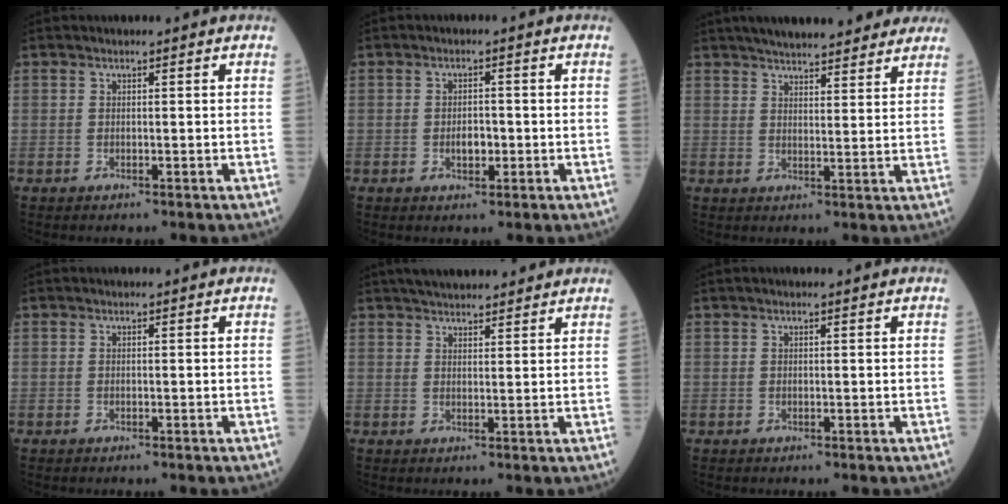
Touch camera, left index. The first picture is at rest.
{"total": 2.6, "force": [-0.7, 1.5, 2.0], "torque": [-0.035, 0.003, -0.008]}
{"total": 16.2, "force": [14.1, 3.2, 7.4], "torque": [-0.099, 0.029, 0.185]}
{"total": 0.0}
{"total": 9.5, "force": [8.4, 1.9, 4.0], "torque": [-0.055, 0.029, 0.119]}
{"total": 0.8, "force": [0.6, 0.0, 0.5], "torque": [-0.011, 0.009, 0.011]}